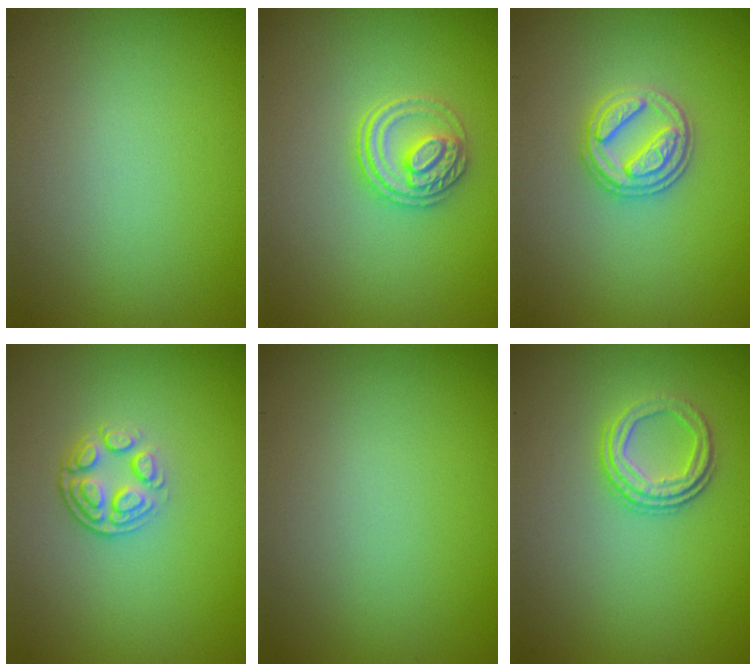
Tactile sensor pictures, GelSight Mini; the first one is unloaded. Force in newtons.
{"total": 2.8, "press": 2.6, "slide": 1.2}
{"total": 3.3, "press": 3.0, "slide": 1.3}
{"total": 3.0, "press": 2.3, "slide": 1.9}
{"total": 0.0}
{"total": 2.9, "press": 2.3, "slide": 1.7}